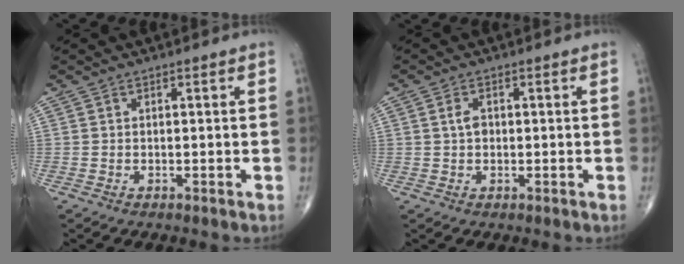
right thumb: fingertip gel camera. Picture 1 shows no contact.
{"total": 2.3, "force": [0.3, 1.4, 1.7], "torque": [-0.032, 0.005, 0.005]}